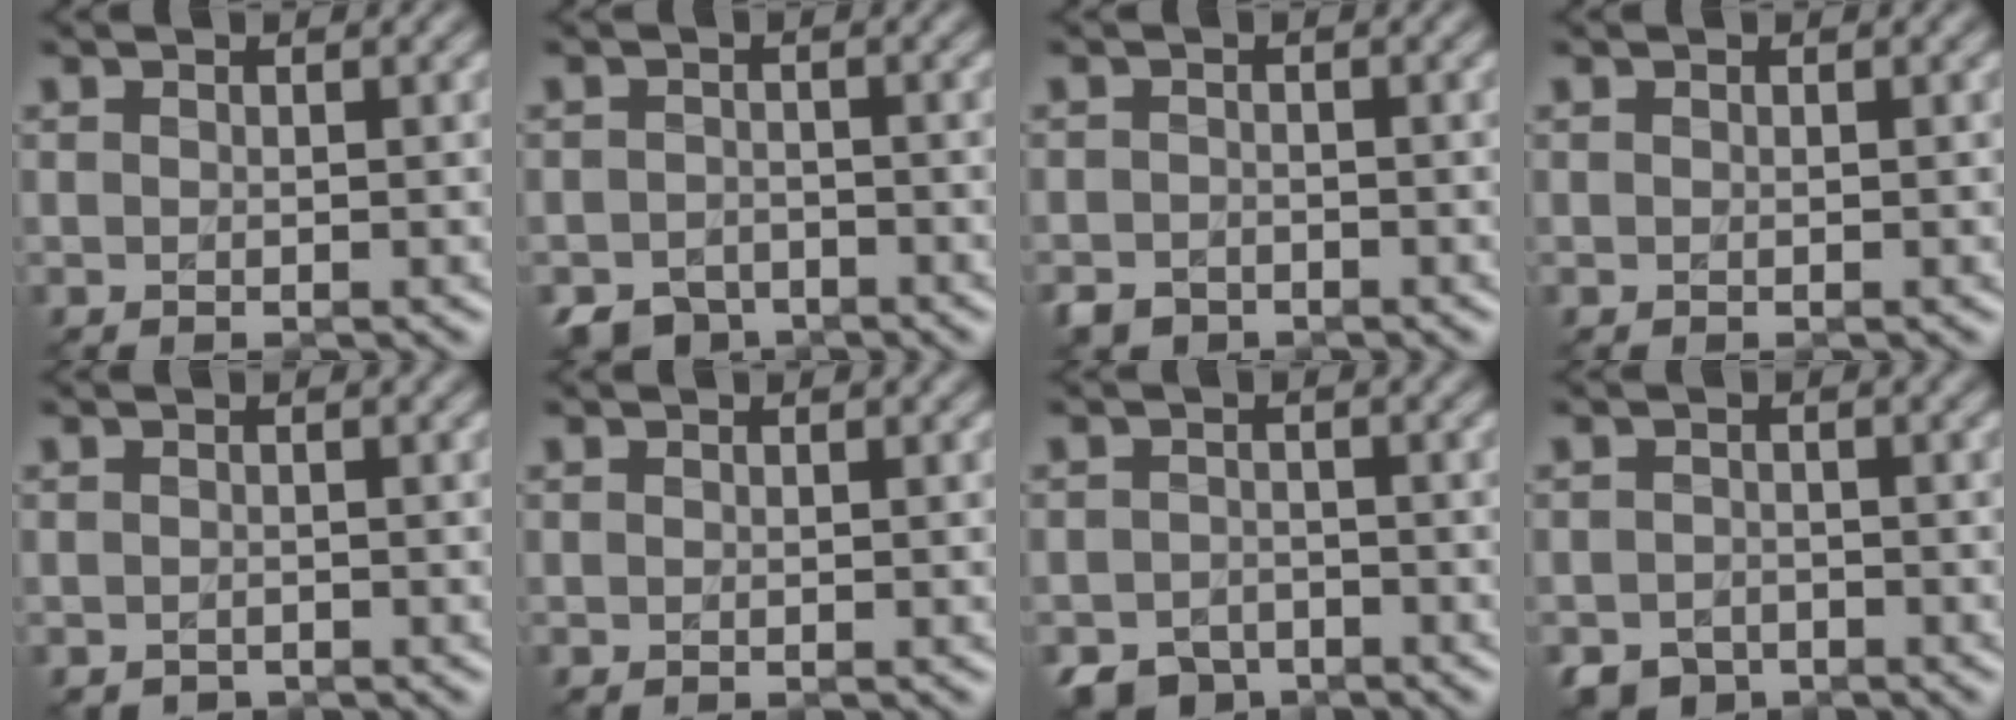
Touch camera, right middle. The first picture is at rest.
{"total": 3.4, "force": [-2.8, 1.9, 0.7], "torque": [-0.007, -0.010, -0.054]}
{"total": 2.1, "force": [-1.7, 1.2, 0.2], "torque": [-0.003, -0.007, -0.036]}
{"total": 0.0}
{"total": 0.7, "force": [-0.5, 0.5, 0.0], "torque": [0.001, -0.007, -0.007]}
{"total": 0.0}
{"total": 3.8, "force": [-3.0, 2.2, 0.9], "torque": [-0.010, -0.012, -0.058]}
{"total": 3.3, "force": [-2.5, 2.0, 0.7], "torque": [-0.008, -0.014, -0.047]}